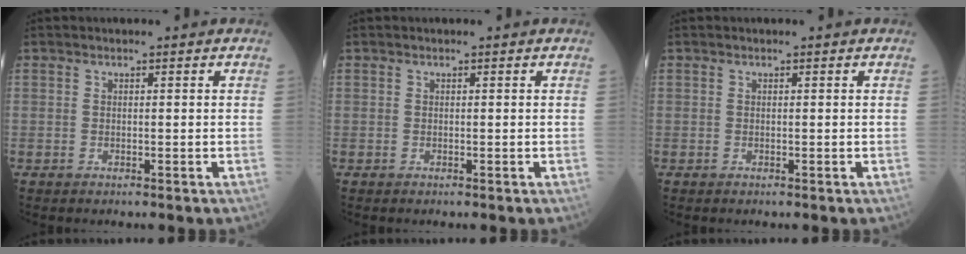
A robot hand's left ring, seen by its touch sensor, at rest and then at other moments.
{"total": 0.0}
{"total": 0.0}